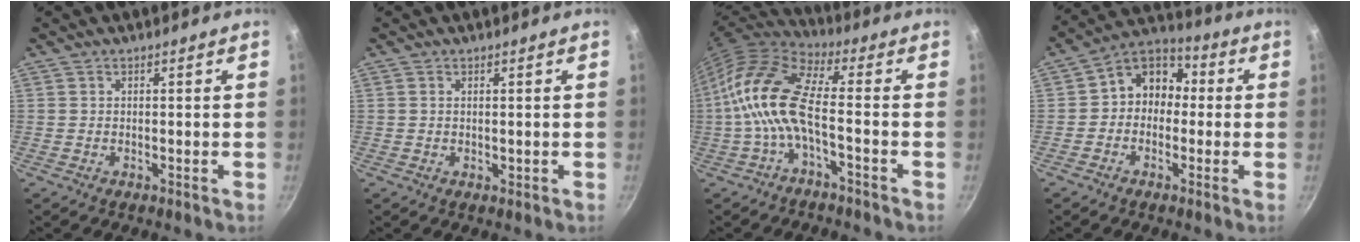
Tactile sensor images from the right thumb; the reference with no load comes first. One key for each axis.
{"total": 0.6, "fx": 0.2, "fy": 0.3, "fz": 0.5, "tx": -0.008, "ty": -0.001, "tz": 0.002}
{"total": 12.8, "fx": -2.7, "fy": 4.7, "fz": 11.6, "tx": -0.248, "ty": 0.037, "tz": -0.069}
{"total": 9.4, "fx": -0.2, "fy": 7.8, "fz": 5.3, "tx": -0.037, "ty": 0.035, "tz": -0.030}